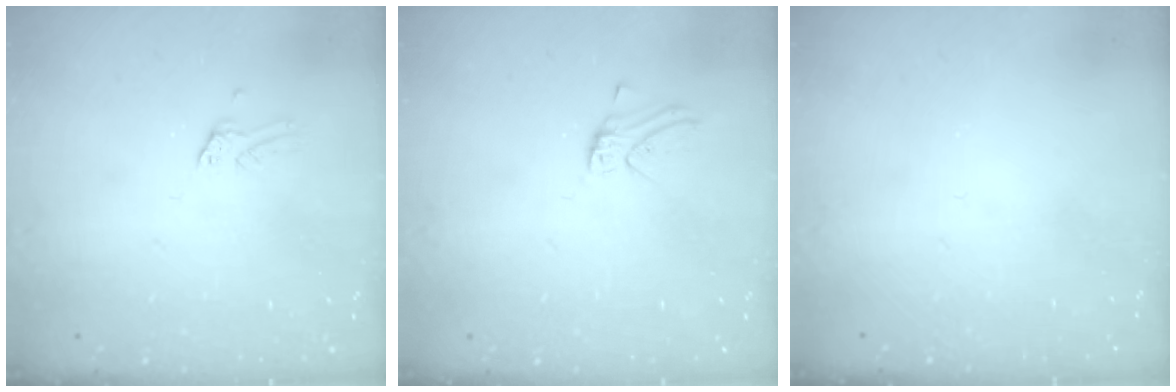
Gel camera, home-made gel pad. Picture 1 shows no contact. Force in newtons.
{"total": 2.2, "press": 2.2, "slide": 0.3}
{"total": 0.0}